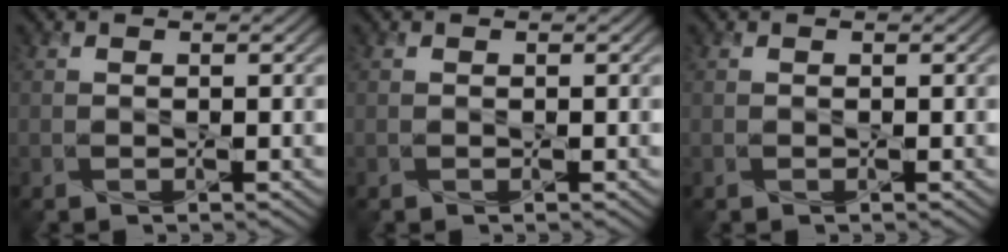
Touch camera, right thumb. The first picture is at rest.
{"total": 0.0}
{"total": 0.0}